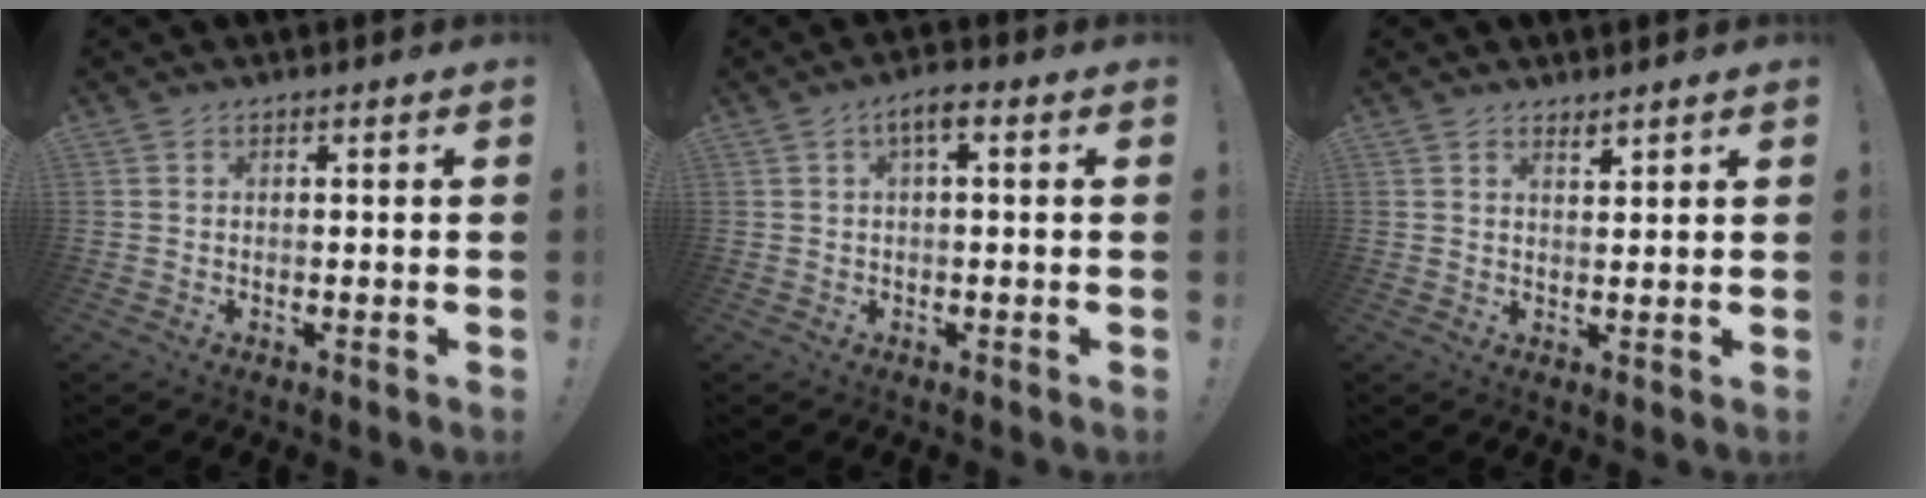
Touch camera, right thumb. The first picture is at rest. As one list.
[{"total": 3.7, "force": [0.5, 0.9, 3.5], "torque": [-0.062, 0.005, 0.005]}, {"total": 2.1, "force": [1.9, 0.1, 0.9], "torque": [-0.009, -0.013, 0.033]}]